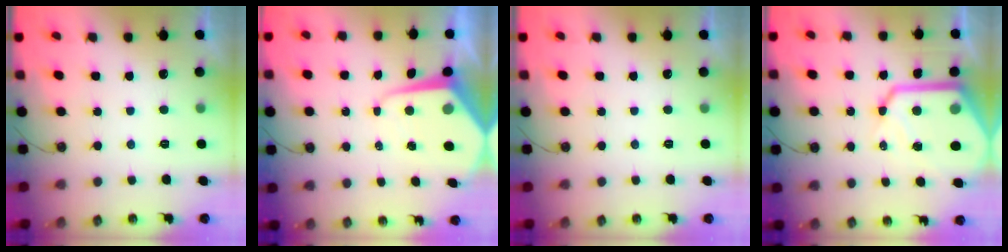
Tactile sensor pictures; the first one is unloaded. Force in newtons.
{"total": 8.4, "press": 8.3, "slide": 0.7}
{"total": 0.0}
{"total": 19.2, "press": 19.0, "slide": 2.1}